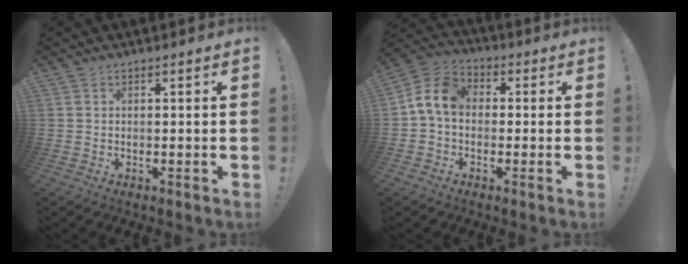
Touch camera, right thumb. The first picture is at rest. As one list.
[{"total": 9.5, "force": [0.3, 6.7, 6.7], "torque": [-0.136, 0.018, 0.011]}]